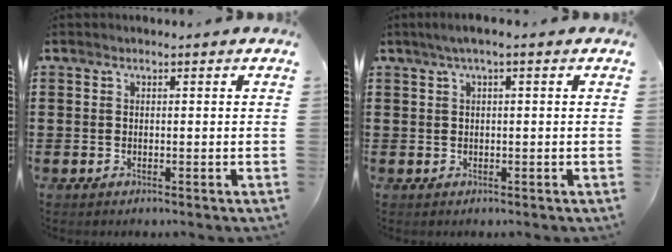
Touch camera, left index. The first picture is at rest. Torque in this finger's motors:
{"motor_torque": [0.62, -0.67, 0.28, 0.09]}